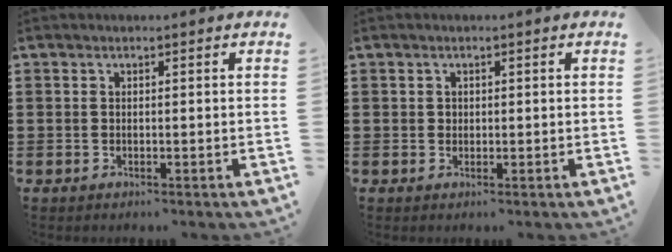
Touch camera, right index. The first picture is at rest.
{"total": 0.7, "force": [0.3, 0.7, 0.2], "torque": [-0.005, 0.003, 0.005]}